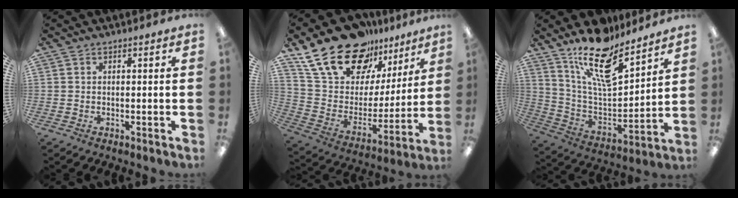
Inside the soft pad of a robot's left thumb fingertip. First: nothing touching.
{"total": 23.6, "force": [17.1, 12.6, 10.4], "torque": [-0.198, -0.102, 0.316]}
{"total": 17.7, "force": [13.7, 5.8, 9.6], "torque": [-0.176, -0.091, 0.239]}